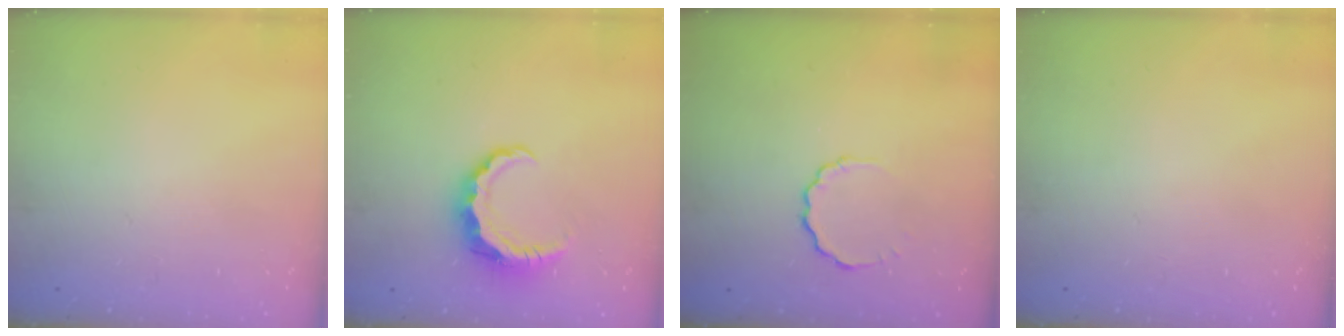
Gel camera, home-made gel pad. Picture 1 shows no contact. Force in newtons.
{"total": 8.2, "press": 8.1, "slide": 1.0}
{"total": 3.6, "press": 3.4, "slide": 1.0}
{"total": 0.0}